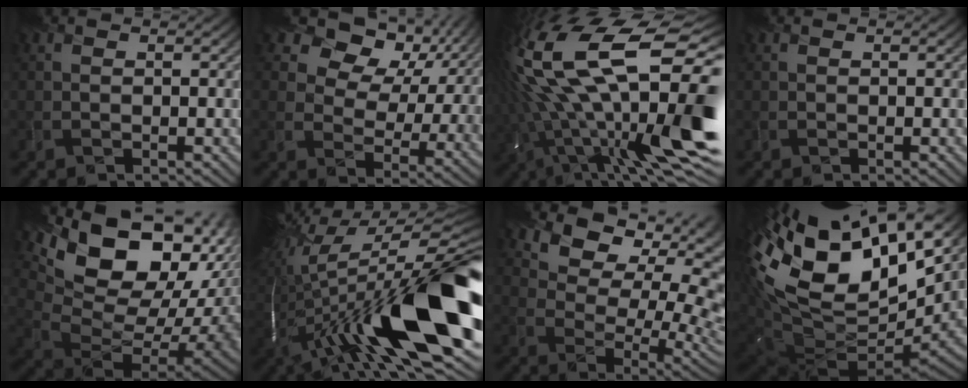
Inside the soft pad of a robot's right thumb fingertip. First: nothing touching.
{"total": 14.2, "force": [7.5, 9.1, 7.8], "torque": [-0.159, 0.018, 0.112]}
{"total": 21.8, "force": [1.7, 9.5, 19.5], "torque": [-0.379, -0.018, 0.040]}
{"total": 0.0}
{"total": 20.9, "force": [8.6, 12.5, 14.3], "torque": [-0.245, 0.018, 0.180]}
{"total": 20.6, "force": [-3.5, 7.6, 18.8], "torque": [-0.338, -0.024, -0.050]}
{"total": 12.5, "force": [6.5, 7.2, 7.9], "torque": [-0.128, 0.009, 0.106]}
{"total": 19.1, "force": [6.6, 11.5, 13.7], "torque": [-0.294, -0.031, 0.159]}